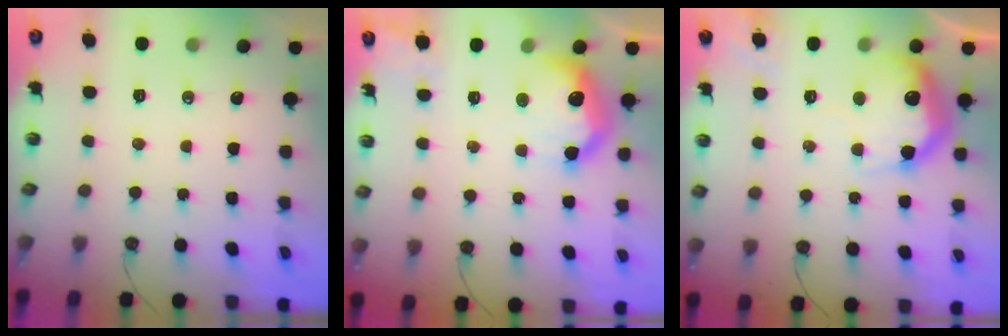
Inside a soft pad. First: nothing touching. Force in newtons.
{"total": 12.9, "press": 12.9, "slide": 0.7}
{"total": 21.0, "press": 20.9, "slide": 1.3}